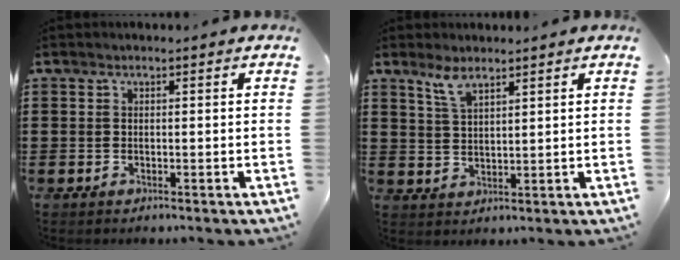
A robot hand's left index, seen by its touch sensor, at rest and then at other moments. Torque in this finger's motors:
{"motor_torque": [0.76, -0.46, 0.06, 0.10]}